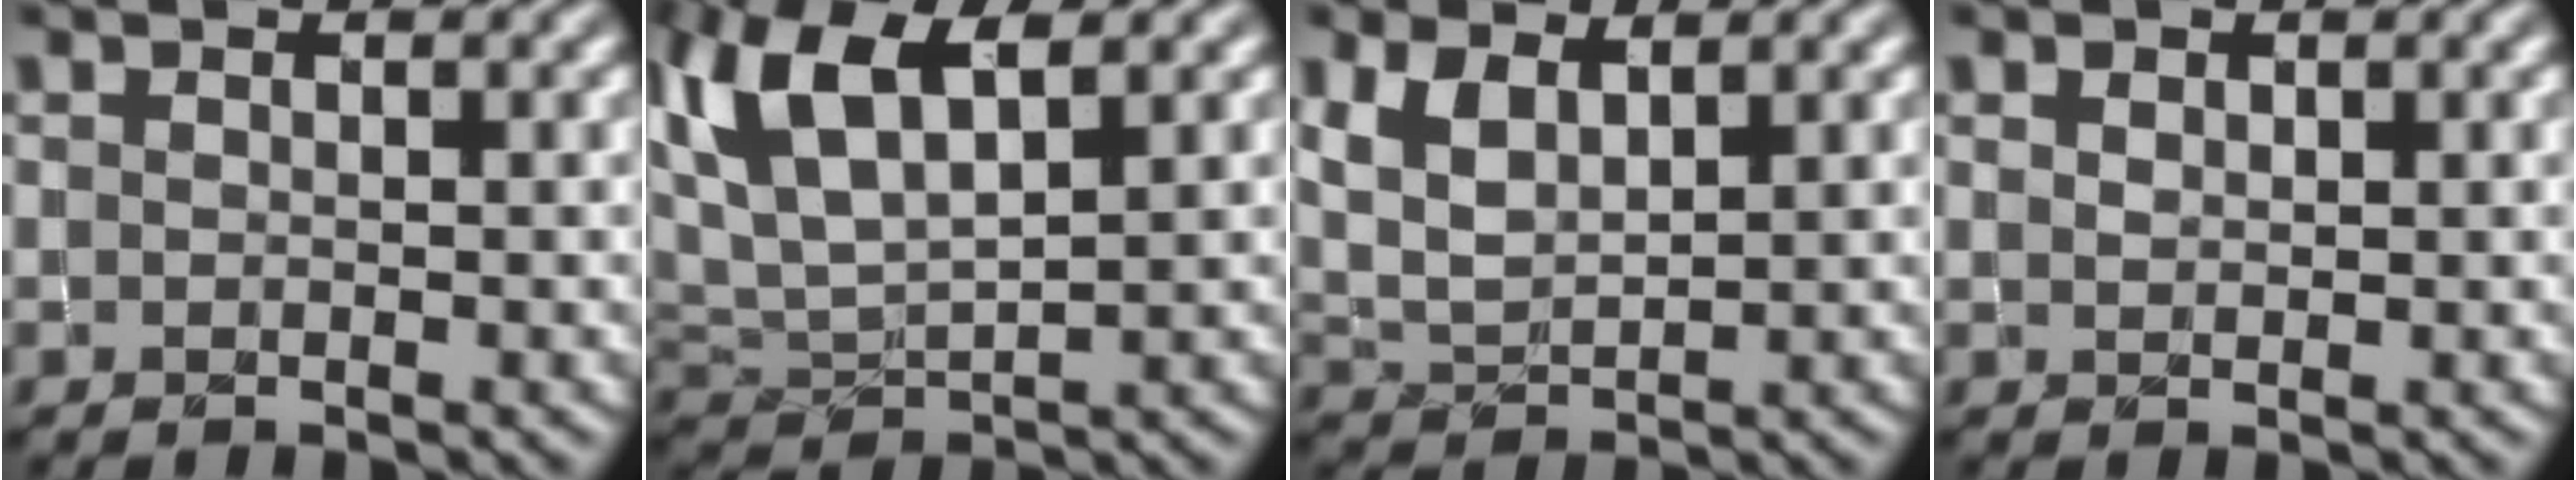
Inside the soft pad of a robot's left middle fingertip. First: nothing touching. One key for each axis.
{"total": 7.3, "fx": 3.3, "fy": 3.2, "fz": 5.7, "tx": -0.128, "ty": 0.015, "tz": 0.057}
{"total": 4.2, "fx": 2.1, "fy": 2.0, "fz": 3.0, "tx": -0.077, "ty": 0.000, "tz": 0.043}
{"total": 0.8, "fx": 0.6, "fy": 0.5, "fz": 0.3, "tx": -0.008, "ty": 0.000, "tz": 0.011}